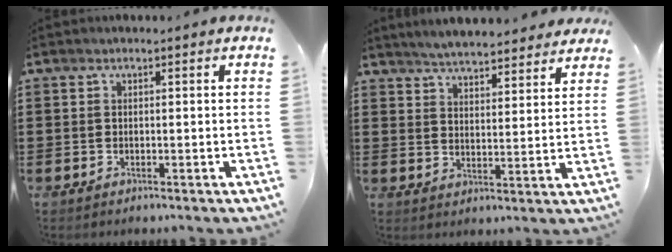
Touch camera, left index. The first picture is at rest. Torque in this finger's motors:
{"motor_torque": [2.14, 0.00, 0.44, 0.15]}